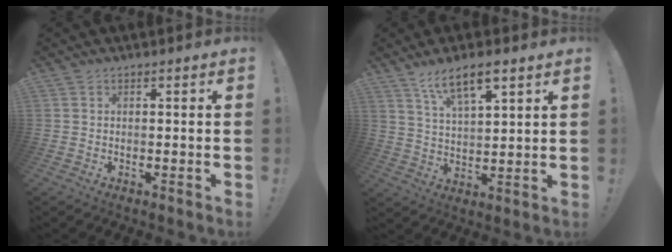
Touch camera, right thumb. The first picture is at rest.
{"total": 9.4, "force": [6.3, 2.8, 6.3], "torque": [-0.100, -0.030, 0.111]}